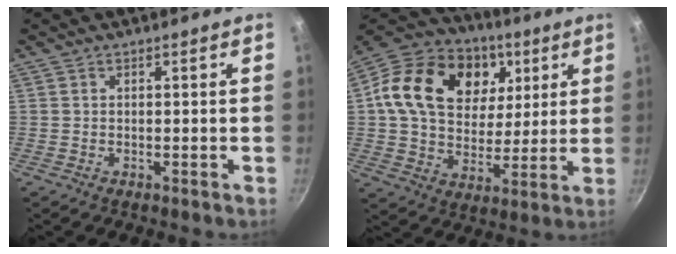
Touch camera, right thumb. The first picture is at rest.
{"total": 24.8, "force": [7.5, 18.1, 15.3], "torque": [-0.245, 0.002, 0.121]}